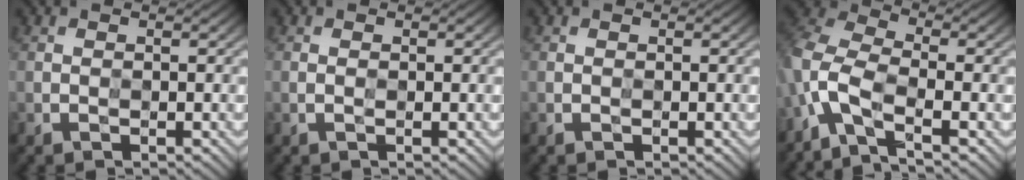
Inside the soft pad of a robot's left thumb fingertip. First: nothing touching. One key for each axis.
{"total": 0.0}
{"total": 0.0}
{"total": 7.8, "fx": -4.3, "fy": 3.6, "fz": 5.4, "tx": -0.121, "ty": -0.002, "tz": -0.102}